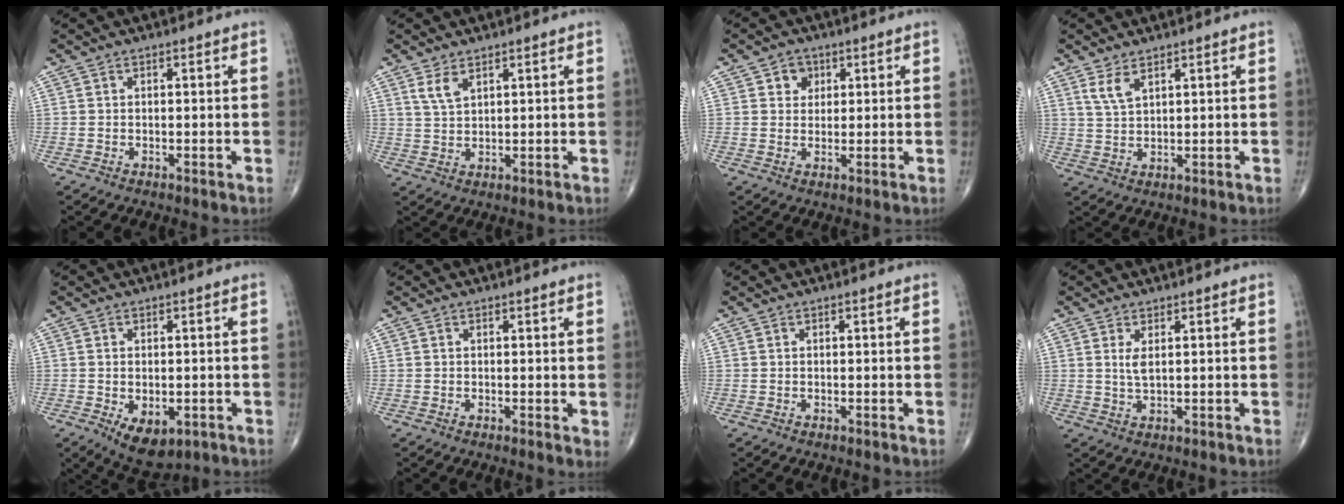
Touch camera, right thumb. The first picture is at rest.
{"total": 3.5, "force": [2.2, 1.6, 2.3], "torque": [-0.041, -0.009, 0.050]}
{"total": 3.6, "force": [1.5, 3.1, 1.3], "torque": [0.002, -0.004, 0.020]}
{"total": 3.7, "force": [2.3, 1.5, 2.4], "torque": [-0.048, -0.011, 0.054]}
{"total": 7.8, "force": [-2.6, 4.5, 5.8], "torque": [-0.083, -0.005, -0.028]}
{"total": 1.2, "force": [0.2, 0.4, 1.1], "torque": [-0.016, -0.006, 0.000]}
{"total": 0.0}
{"total": 2.6, "force": [0.8, 0.9, 2.3], "torque": [-0.048, -0.008, 0.022]}